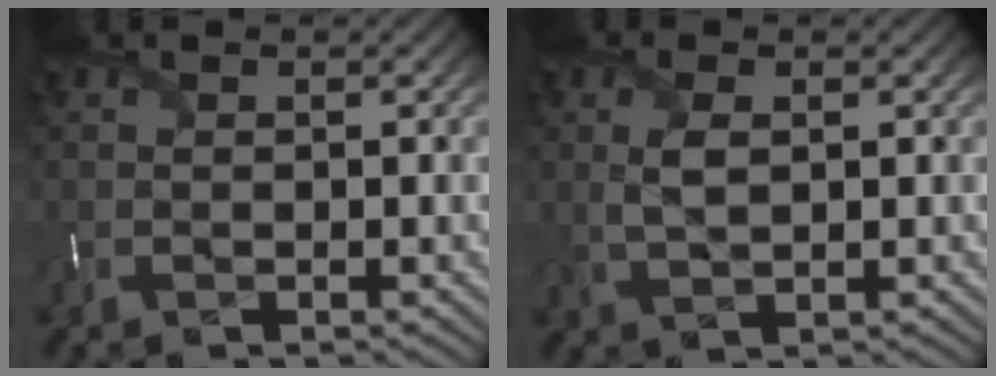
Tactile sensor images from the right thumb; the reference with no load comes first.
{"total": 2.8, "force": [0.5, 1.2, 2.4], "torque": [-0.060, -0.004, 0.014]}